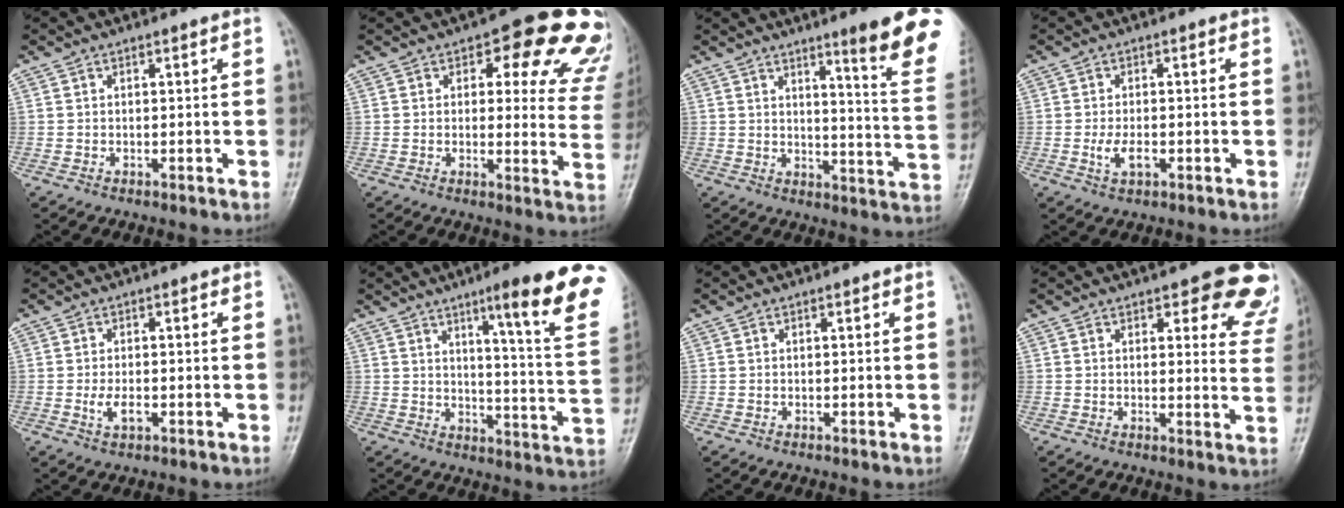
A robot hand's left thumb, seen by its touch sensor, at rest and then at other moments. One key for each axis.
{"total": 17.2, "fx": 9.9, "fy": 7.8, "fz": 11.7, "tx": -0.076, "ty": -0.040, "tz": 0.096}
{"total": 14.9, "fx": 9.5, "fy": 1.2, "fz": 11.5, "tx": -0.122, "ty": -0.063, "tz": 0.121}
{"total": 3.8, "fx": -1.0, "fy": 2.1, "fz": 3.0, "tx": -0.055, "ty": -0.001, "tz": -0.020}
{"total": 3.4, "fx": -0.8, "fy": 1.9, "fz": 2.7, "tx": -0.047, "ty": -0.002, "tz": -0.016}
{"total": 18.5, "fx": 11.0, "fy": 1.7, "fz": 14.8, "tx": -0.167, "ty": -0.056, "tz": 0.143}
{"total": 0.0}
{"total": 12.1, "fx": 8.6, "fy": 4.8, "fz": 7.0, "tx": -0.023, "ty": -0.040, "tz": 0.076}